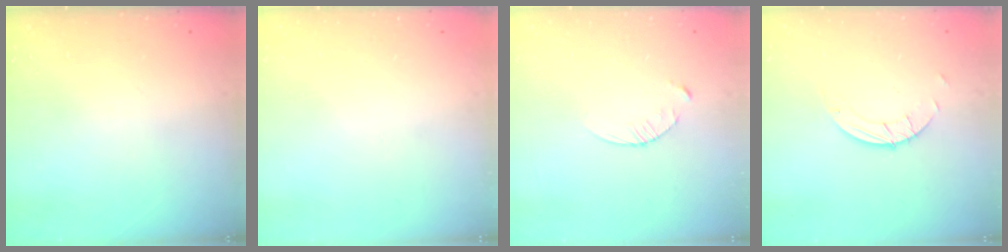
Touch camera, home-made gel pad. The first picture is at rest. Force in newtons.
{"total": 0.0}
{"total": 3.6, "press": 3.5, "slide": 0.4}
{"total": 1.5, "press": 1.5, "slide": 0.1}